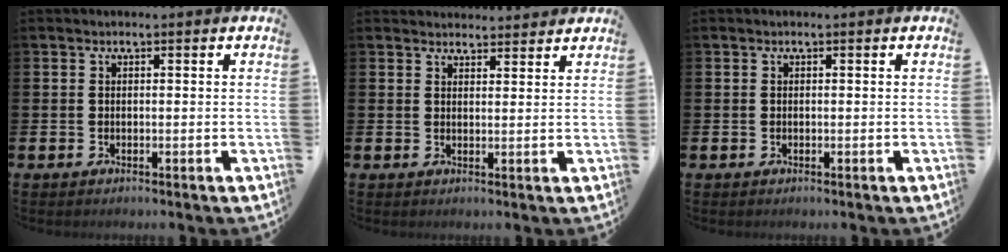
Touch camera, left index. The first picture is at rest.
{"total": 2.7, "force": [2.6, 0.6, -0.2], "torque": [0.012, -0.016, 0.045]}
{"total": 0.0}